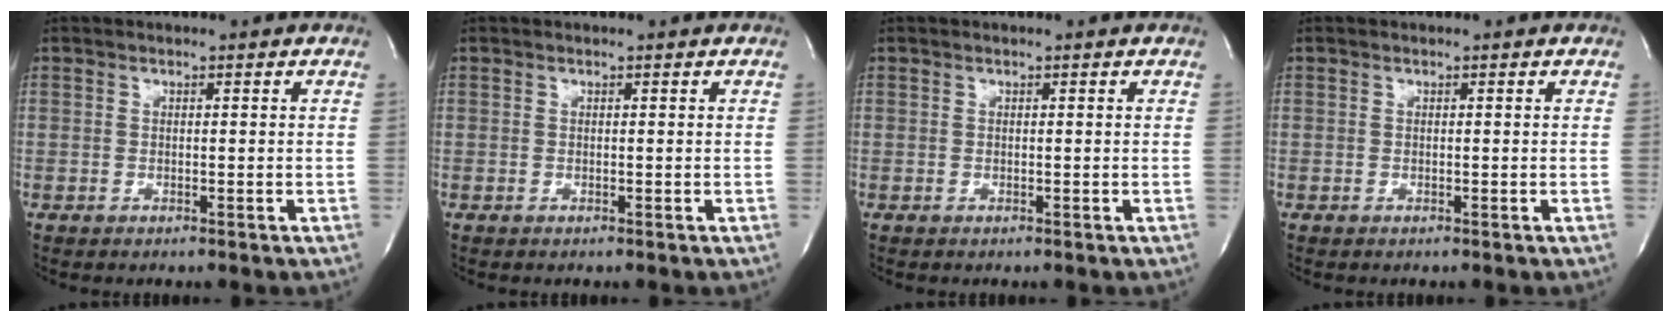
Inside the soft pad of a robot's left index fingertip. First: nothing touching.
{"total": 0.0}
{"total": 0.0}
{"total": 0.0}